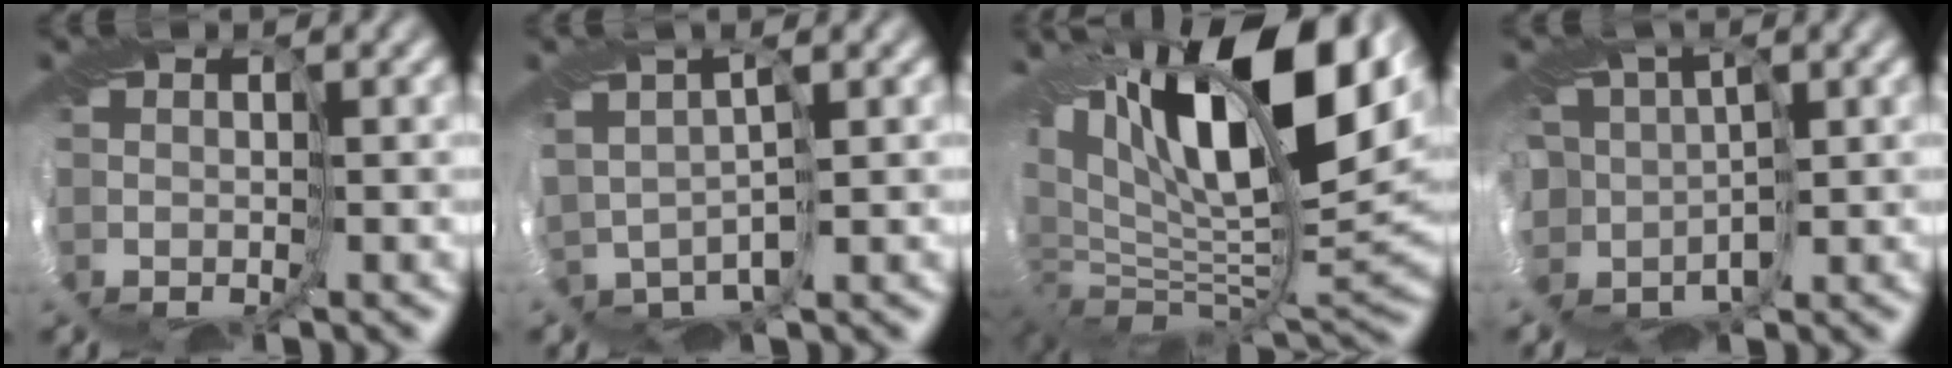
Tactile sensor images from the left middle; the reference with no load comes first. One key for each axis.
{"total": 1.3, "fx": 1.1, "fy": -0.5, "fz": -0.2, "tx": -0.028, "ty": 0.023, "tz": 0.034}
{"total": 14.8, "fx": 5.0, "fy": 5.7, "fz": 12.7, "tx": -0.234, "ty": 0.029, "tz": 0.085}
{"total": 5.6, "fx": 0.6, "fy": 5.0, "fz": 2.3, "tx": -0.071, "ty": 0.028, "tz": -0.029}